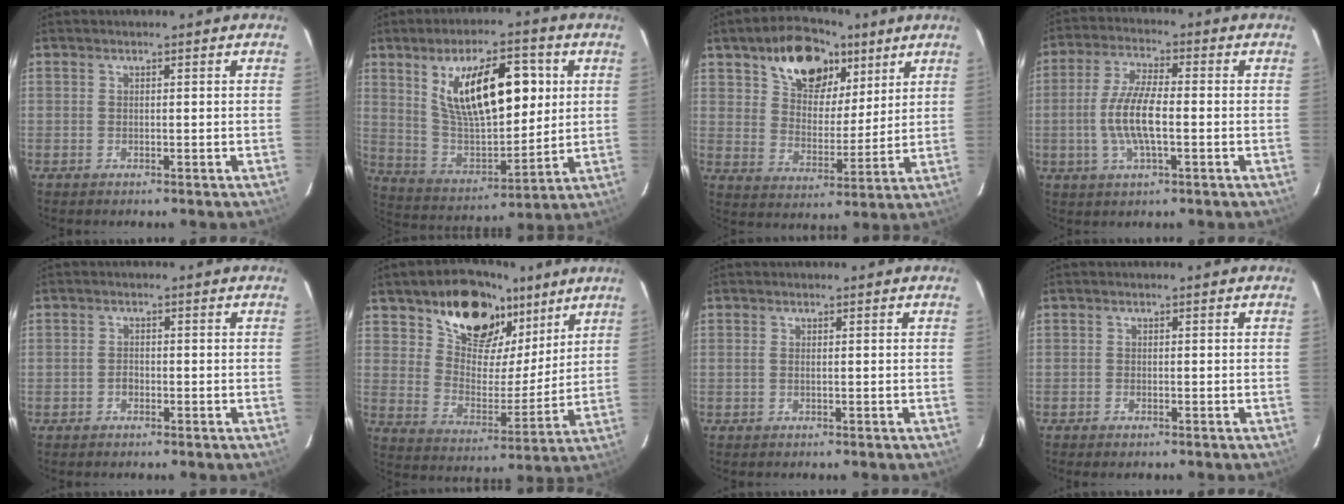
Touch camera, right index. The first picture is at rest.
{"total": 18.8, "force": [6.4, 8.0, 15.8], "torque": [-0.263, 0.003, 0.127]}
{"total": 15.4, "force": [9.1, 8.9, 8.8], "torque": [-0.150, 0.027, 0.159]}
{"total": 9.1, "force": [-1.6, 2.5, 8.6], "torque": [-0.175, 0.000, -0.032]}
{"total": 1.3, "force": [-0.7, 0.9, 0.5], "torque": [-0.010, 0.003, -0.011]}
{"total": 18.1, "force": [11.4, 10.4, 9.4], "torque": [-0.164, 0.016, 0.198]}
{"total": 0.6, "force": [0.1, 0.0, 0.5], "torque": [-0.014, 0.000, 0.000]}
{"total": 0.6, "force": [-0.4, 0.3, 0.2], "torque": [-0.008, -0.002, -0.008]}